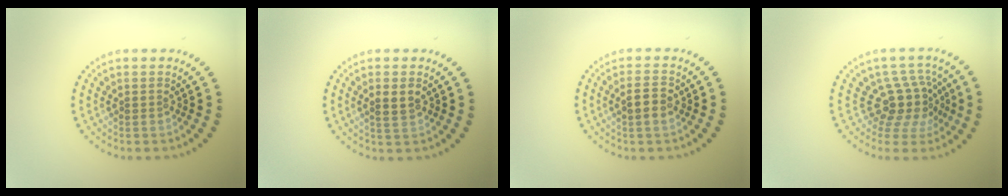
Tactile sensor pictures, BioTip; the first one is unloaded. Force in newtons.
{"total": 1.9, "press": 1.9, "slide": 0.2}
{"total": 2.4, "press": 2.3, "slide": 0.6}
{"total": 3.9, "press": 2.8, "slide": 2.7}